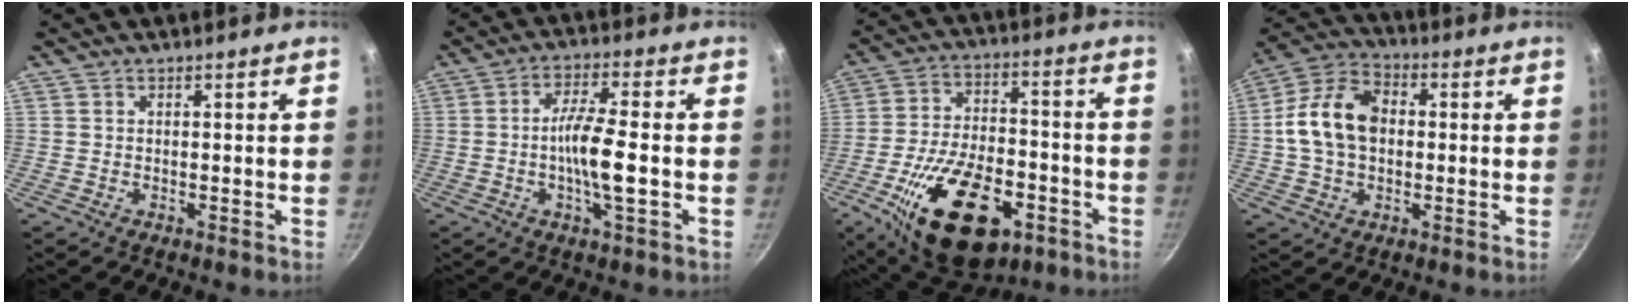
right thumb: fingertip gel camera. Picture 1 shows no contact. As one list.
[{"total": 8.3, "force": [-1.3, 1.5, 8.1], "torque": [-0.153, 0.014, -0.030]}, {"total": 23.2, "force": [-10.0, 12.5, 16.8], "torque": [-0.273, 0.035, -0.155]}, {"total": 13.1, "force": [0.5, 9.3, 9.2], "torque": [-0.148, 0.027, -0.008]}]